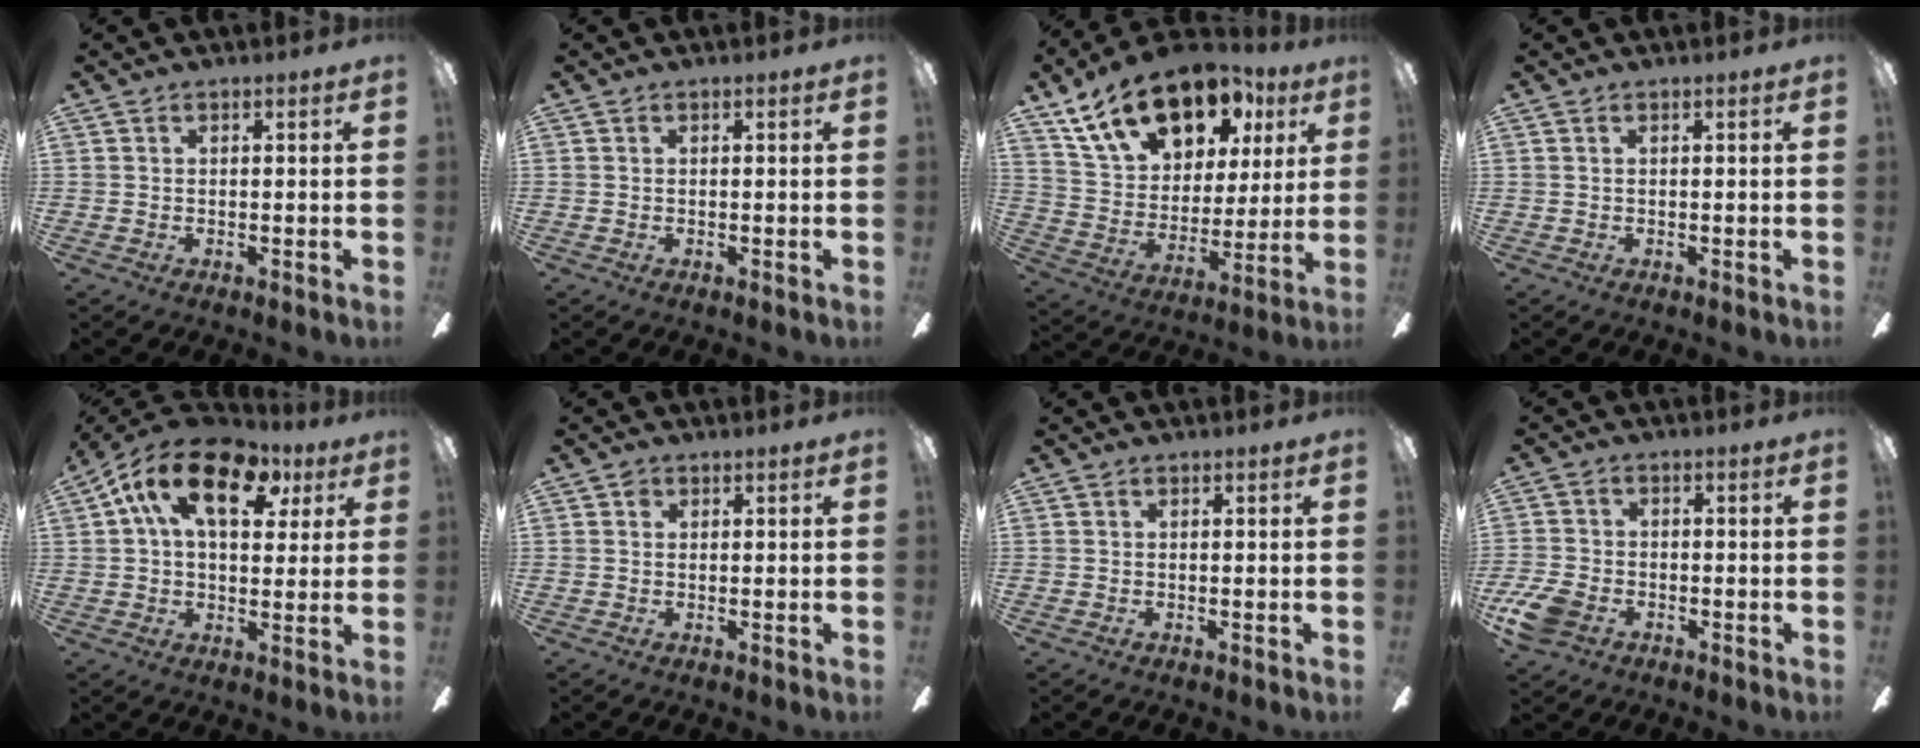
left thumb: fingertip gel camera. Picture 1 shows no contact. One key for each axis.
{"total": 0.0}
{"total": 21.2, "fx": 14.0, "fy": 11.7, "fz": 10.8, "tx": -0.187, "ty": -0.072, "tz": 0.252}
{"total": 0.0}
{"total": 16.7, "fx": 7.1, "fy": 9.4, "fz": 11.9, "tx": -0.208, "ty": -0.011, "tz": 0.120}
{"total": 1.2, "fx": 0.4, "fy": 1.1, "fz": 0.5, "tx": -0.010, "ty": 0.005, "tz": 0.006}
{"total": 0.0}
{"total": 7.6, "fx": -3.7, "fy": 5.1, "fz": 4.3, "tx": -0.099, "ty": 0.017, "tz": -0.069}